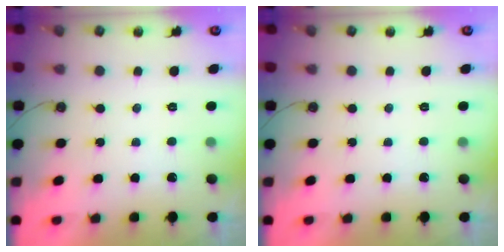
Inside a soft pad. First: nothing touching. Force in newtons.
{"total": 0.0}